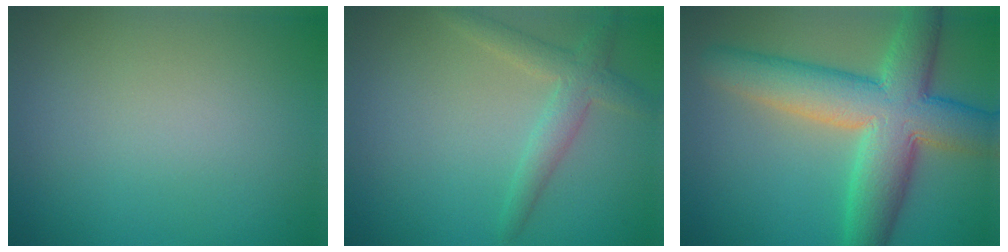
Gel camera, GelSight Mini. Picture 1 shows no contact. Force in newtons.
{"total": 2.8, "press": 2.8, "slide": 0.2}
{"total": 9.8, "press": 9.8, "slide": 0.7}